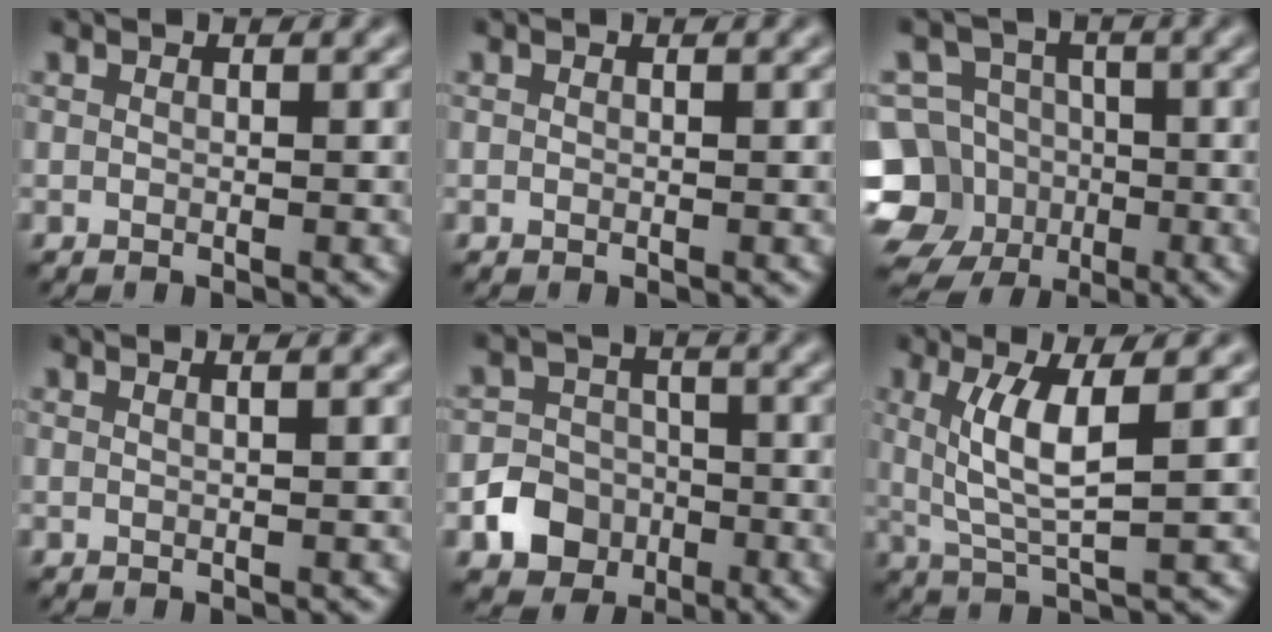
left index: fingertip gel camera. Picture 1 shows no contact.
{"total": 0.0}
{"total": 11.5, "force": [-4.9, 10.0, 3.0], "torque": [-0.059, -0.012, -0.103]}
{"total": 2.3, "force": [1.2, 1.1, 1.6], "torque": [-0.002, 0.000, -0.013]}
{"total": 6.0, "force": [-2.8, 5.0, 1.7], "torque": [-0.002, -0.009, -0.072]}
{"total": 4.8, "force": [1.2, 1.1, 4.6], "torque": [-0.095, -0.004, 0.030]}